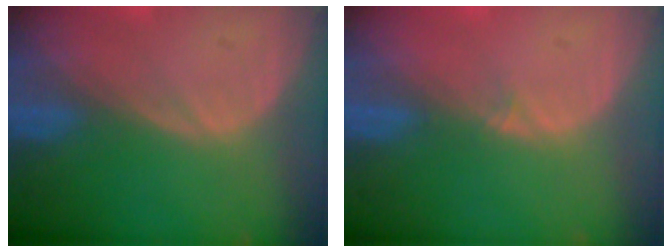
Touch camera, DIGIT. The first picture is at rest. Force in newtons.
{"total": 0.9, "press": 0.5, "slide": 0.7}